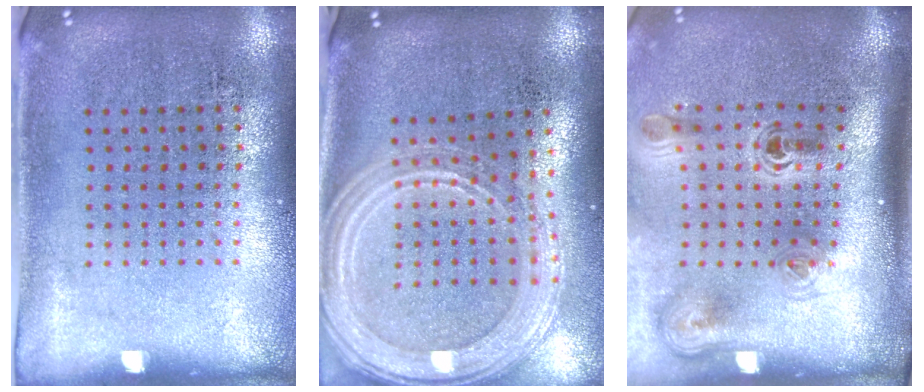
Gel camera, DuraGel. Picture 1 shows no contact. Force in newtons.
{"total": 2.3, "press": 2.1, "slide": 1.1}
{"total": 2.3, "press": 1.5, "slide": 1.8}